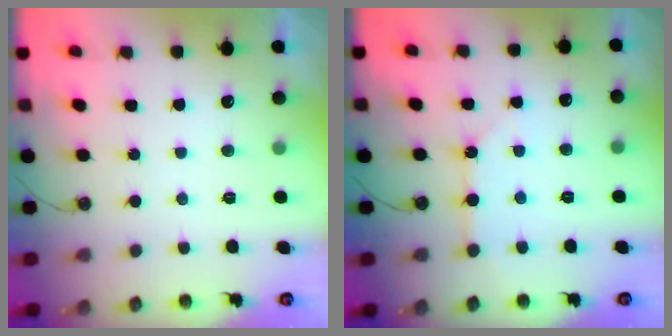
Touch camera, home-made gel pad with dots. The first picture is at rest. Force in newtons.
{"total": 3.4, "press": 3.4, "slide": 0.1}